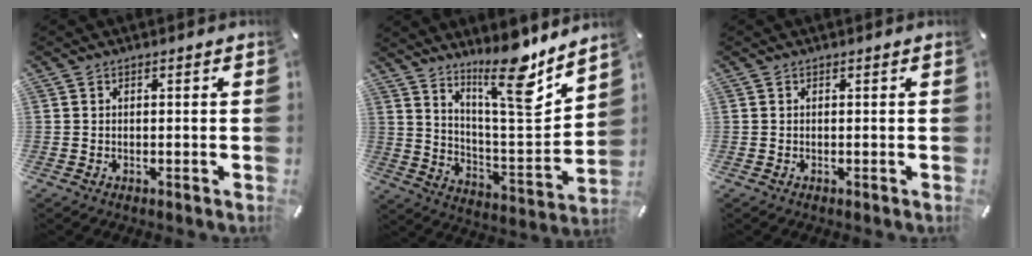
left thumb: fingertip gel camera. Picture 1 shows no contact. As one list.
[{"total": 16.6, "force": [13.4, 2.8, 9.4], "torque": [-0.153, -0.107, 0.218]}, {"total": 0.0}]